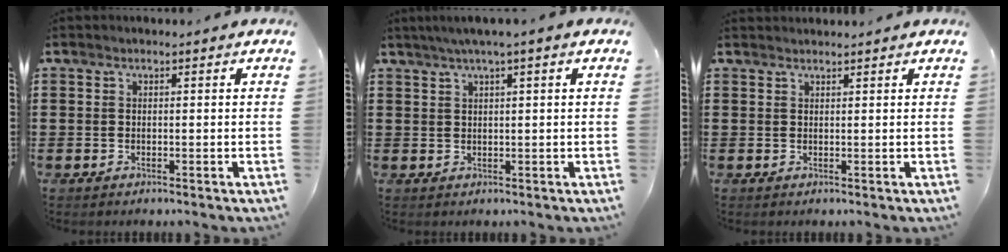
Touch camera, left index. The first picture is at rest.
{"total": 2.0, "force": [1.0, -0.1, 1.8], "torque": [-0.033, 0.002, 0.016]}
{"total": 0.9, "force": [0.9, 0.0, 0.0], "torque": [-0.001, 0.000, 0.018]}